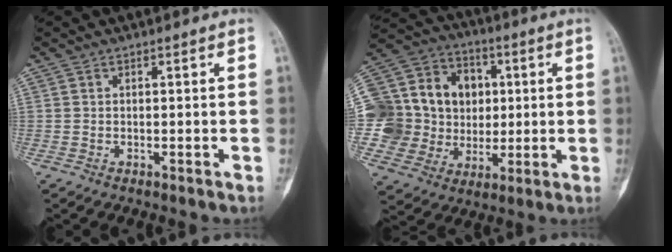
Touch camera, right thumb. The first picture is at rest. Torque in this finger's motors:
{"motor_torque": [1.83, 1.90, 0.91, -0.73, 0.07]}